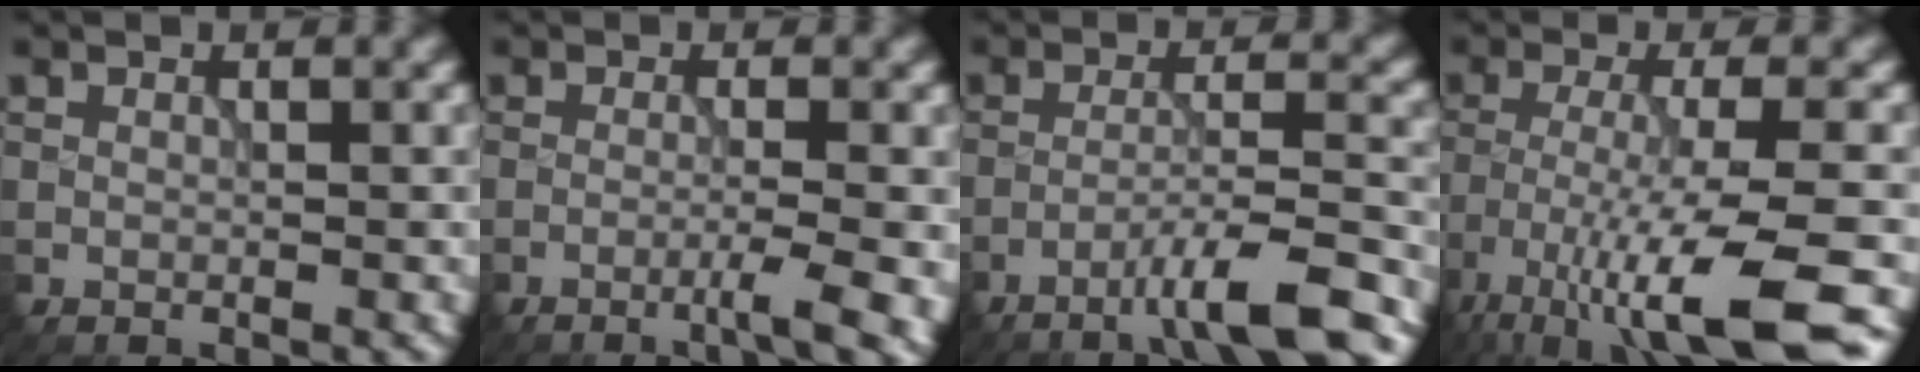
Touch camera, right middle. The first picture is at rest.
{"total": 3.5, "force": [-1.4, 0.6, 3.1], "torque": [-0.050, 0.004, -0.027]}
{"total": 7.8, "force": [-5.3, 1.0, 5.7], "torque": [-0.085, 0.013, -0.082]}
{"total": 10.2, "force": [-6.5, 1.9, 7.6], "torque": [-0.137, -0.006, -0.109]}